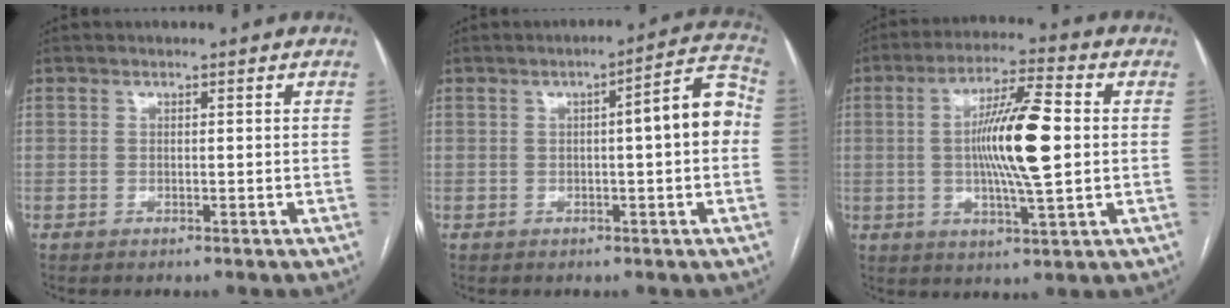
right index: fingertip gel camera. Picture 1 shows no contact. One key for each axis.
{"total": 7.9, "fx": 0.1, "fy": 1.1, "fz": 7.8, "tx": -0.098, "ty": 0.029, "tz": -0.003}
{"total": 13.0, "fx": 0.4, "fy": 1.2, "fz": 12.9, "tx": -0.229, "ty": 0.003, "tz": 0.004}